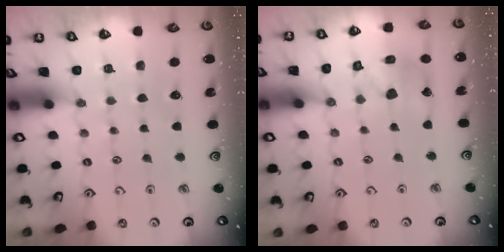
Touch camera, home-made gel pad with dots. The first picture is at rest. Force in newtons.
{"total": 12.7, "press": 12.5, "slide": 1.8}